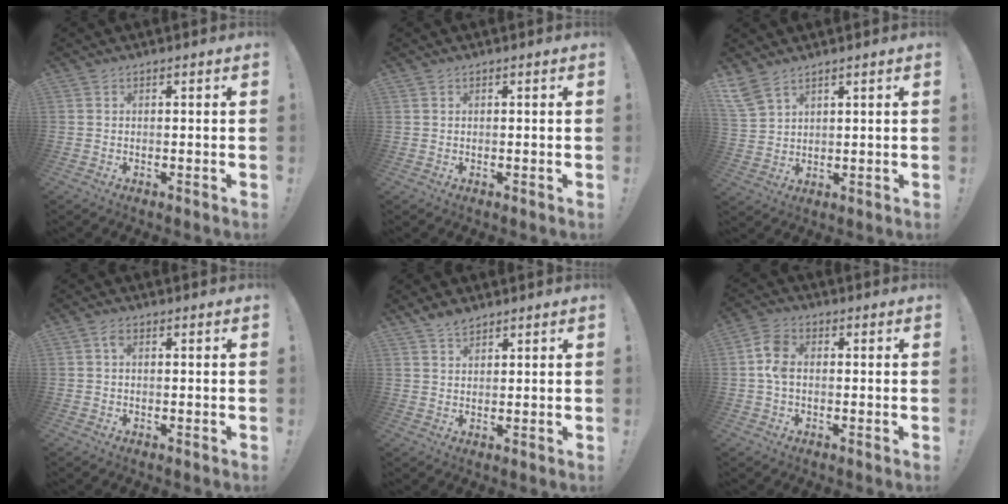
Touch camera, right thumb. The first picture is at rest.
{"total": 0.0}
{"total": 6.4, "force": [5.0, 2.7, 2.9], "torque": [-0.062, -0.021, 0.100]}
{"total": 1.9, "force": [0.5, 1.1, 1.5], "torque": [-0.028, 0.003, 0.006]}
{"total": 3.5, "force": [2.8, 1.6, 1.3], "torque": [-0.022, -0.016, 0.052]}
{"total": 7.1, "force": [0.1, 4.7, 5.3], "torque": [-0.101, 0.014, 0.004]}